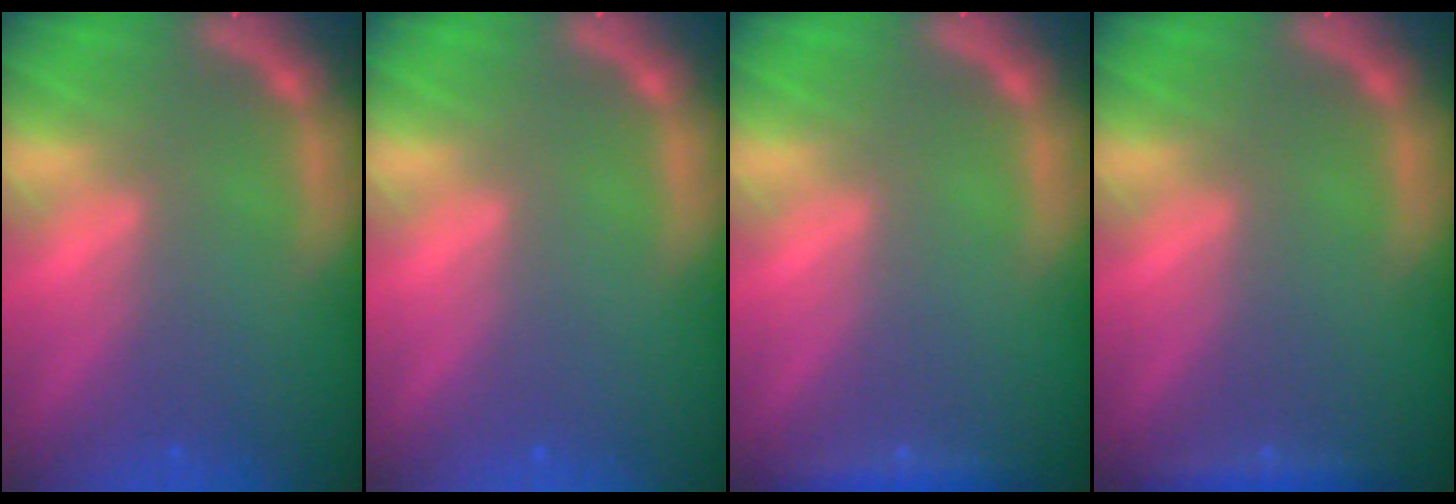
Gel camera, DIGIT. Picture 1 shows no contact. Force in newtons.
{"total": 0.0}
{"total": 1.9}
{"total": 1.9}